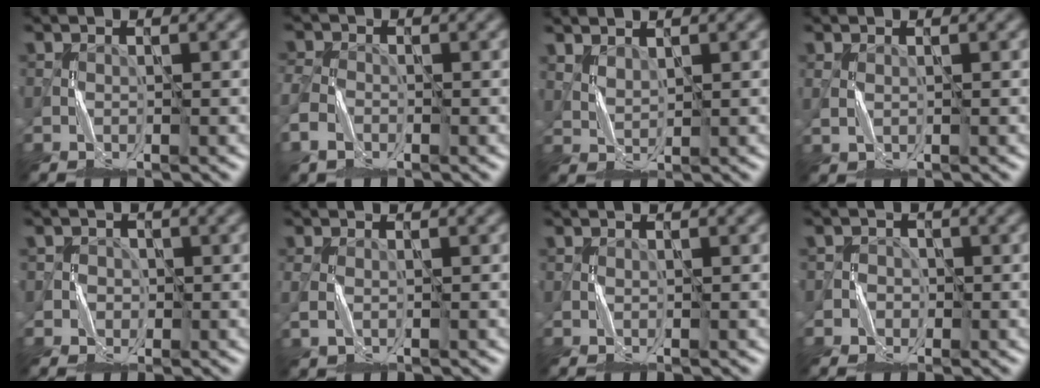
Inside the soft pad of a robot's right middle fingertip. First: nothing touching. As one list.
[{"total": 3.7, "force": [-1.9, 2.6, 1.8], "torque": [-0.053, -0.004, -0.046]}, {"total": 1.7, "force": [1.5, 0.6, 0.7], "torque": [-0.024, -0.001, 0.036]}, {"total": 0.8, "force": [0.4, 0.5, 0.5], "torque": [-0.019, 0.001, 0.012]}, {"total": 2.1, "force": [0.4, 2.0, -0.1], "torque": [0.008, -0.003, 0.006]}, {"total": 1.4, "force": [0.0, 0.9, 1.1], "torque": [-0.034, -0.001, 0.003]}, {"total": 0.0}, {"total": 1.6, "force": [-0.4, 1.5, -0.4], "torque": [0.020, 0.003, -0.013]}]